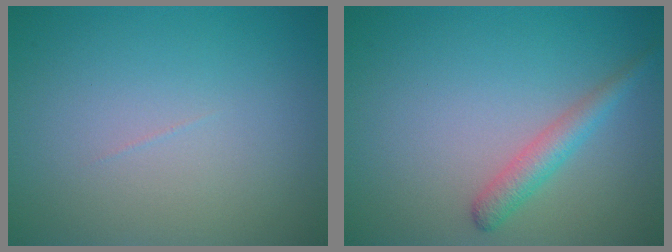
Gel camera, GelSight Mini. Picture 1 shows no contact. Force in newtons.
{"total": 2.2, "press": 2.2, "slide": 0.1}